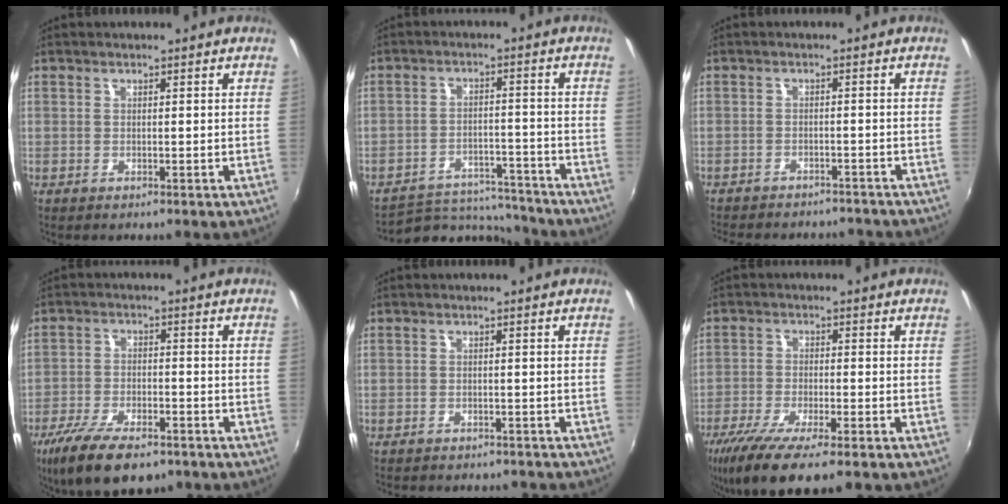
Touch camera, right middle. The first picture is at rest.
{"total": 11.7, "force": [-11.1, 3.1, 1.8], "torque": [-0.047, 0.022, -0.156]}
{"total": 12.7, "force": [-11.1, 4.0, 4.5], "torque": [-0.102, -0.012, -0.146]}
{"total": 14.3, "force": [-10.0, 5.3, 8.7], "torque": [-0.190, -0.036, -0.172]}
{"total": 8.8, "force": [-7.9, 2.3, 3.1], "torque": [-0.073, -0.013, -0.105]}
{"total": 12.8, "force": [-9.1, 2.3, 8.7], "torque": [-0.183, -0.045, -0.159]}